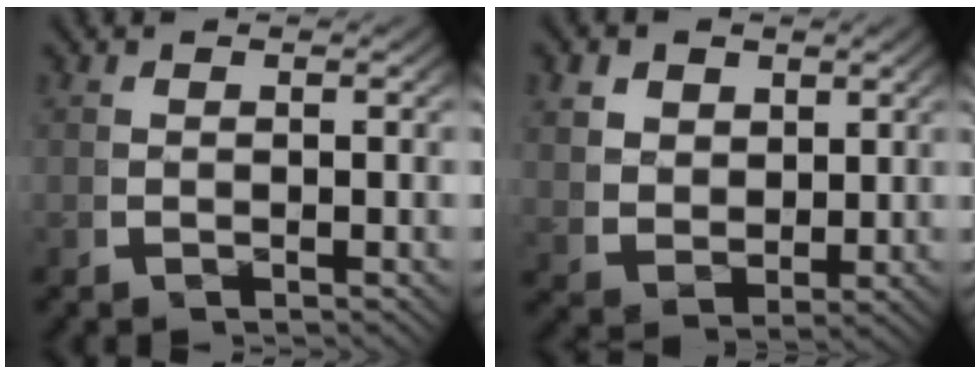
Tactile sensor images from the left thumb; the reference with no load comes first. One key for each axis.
{"total": 4.3, "fx": 1.1, "fy": 3.5, "fz": 2.2, "tx": -0.050, "ty": -0.024, "tz": 0.033}